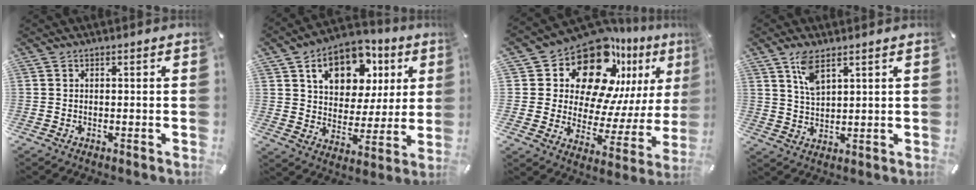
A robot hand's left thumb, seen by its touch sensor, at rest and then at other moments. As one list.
[{"total": 15.0, "force": [7.6, 10.4, 7.8], "torque": [-0.129, -0.025, 0.137]}, {"total": 20.0, "force": [12.8, 12.0, 9.5], "torque": [-0.144, -0.107, 0.222]}, {"total": 6.3, "force": [4.0, 2.5, 4.2], "torque": [-0.085, -0.006, 0.070]}]